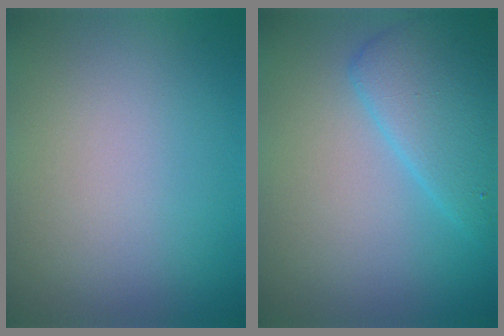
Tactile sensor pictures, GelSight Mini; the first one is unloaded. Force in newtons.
{"total": 4.9, "press": 4.9, "slide": 0.2}